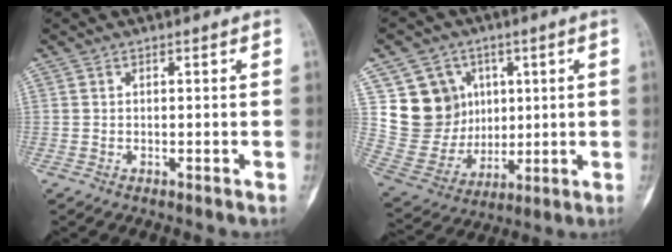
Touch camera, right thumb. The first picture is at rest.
{"total": 14.6, "force": [4.7, 12.8, 5.2], "torque": [-0.057, -0.007, 0.106]}